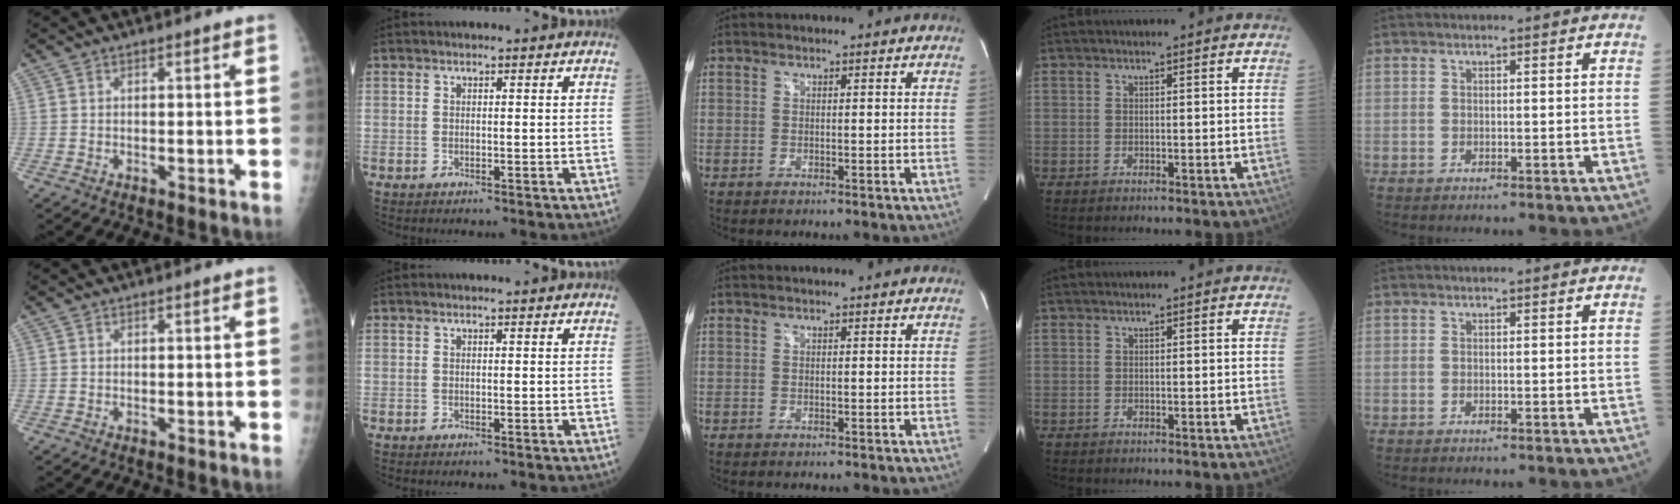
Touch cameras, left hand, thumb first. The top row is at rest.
{}